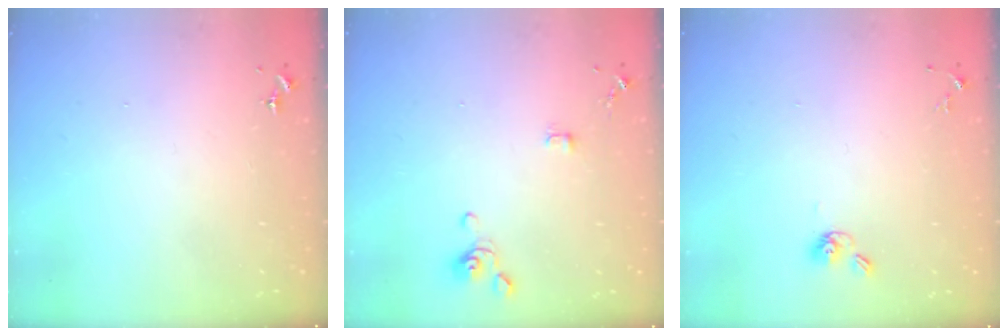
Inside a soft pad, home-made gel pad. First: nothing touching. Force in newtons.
{"total": 4.4, "press": 4.1, "slide": 1.6}
{"total": 5.9, "press": 5.4, "slide": 2.4}